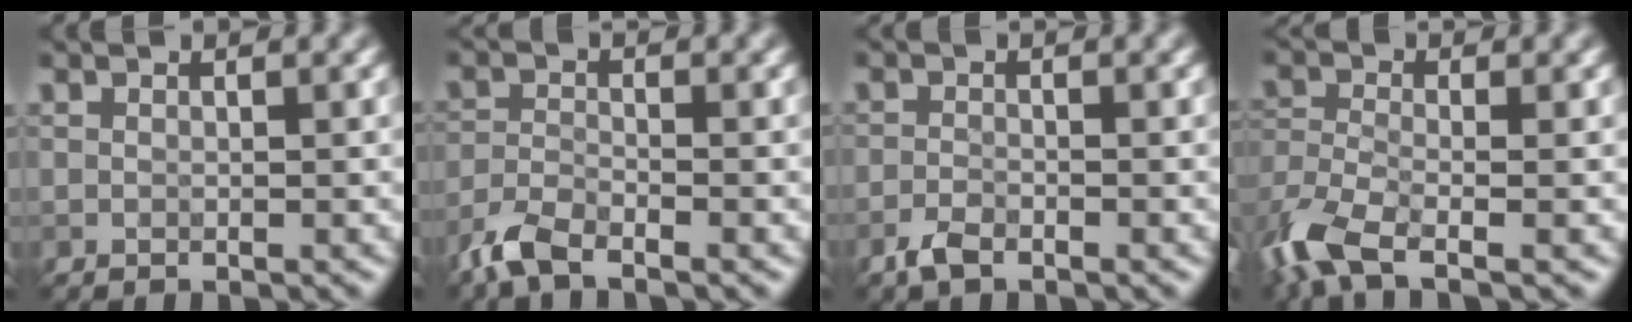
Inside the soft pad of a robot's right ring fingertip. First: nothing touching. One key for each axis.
{"total": 3.3, "fx": -2.7, "fy": 0.9, "fz": 1.7, "tx": -0.040, "ty": -0.006, "tz": -0.065}
{"total": 1.7, "fx": -1.3, "fy": 0.6, "fz": 1.0, "tx": -0.023, "ty": -0.001, "tz": -0.030}
{"total": 6.2, "fx": -3.8, "fy": 2.5, "fz": 4.3, "tx": -0.103, "ty": -0.014, "tz": -0.089}